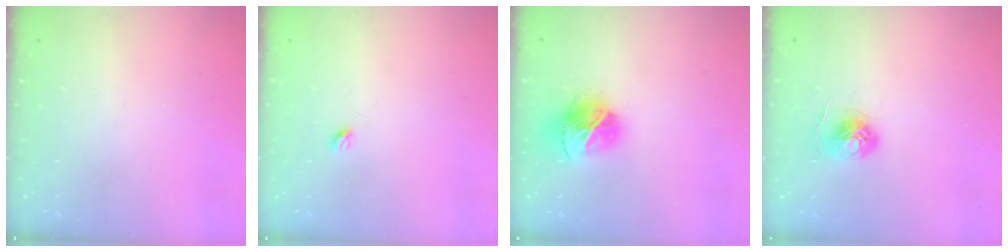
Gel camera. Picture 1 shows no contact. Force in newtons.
{"total": 3.2, "press": 3.1, "slide": 0.5}
{"total": 15.1, "press": 15.0, "slide": 1.5}
{"total": 5.7, "press": 5.7, "slide": 0.5}